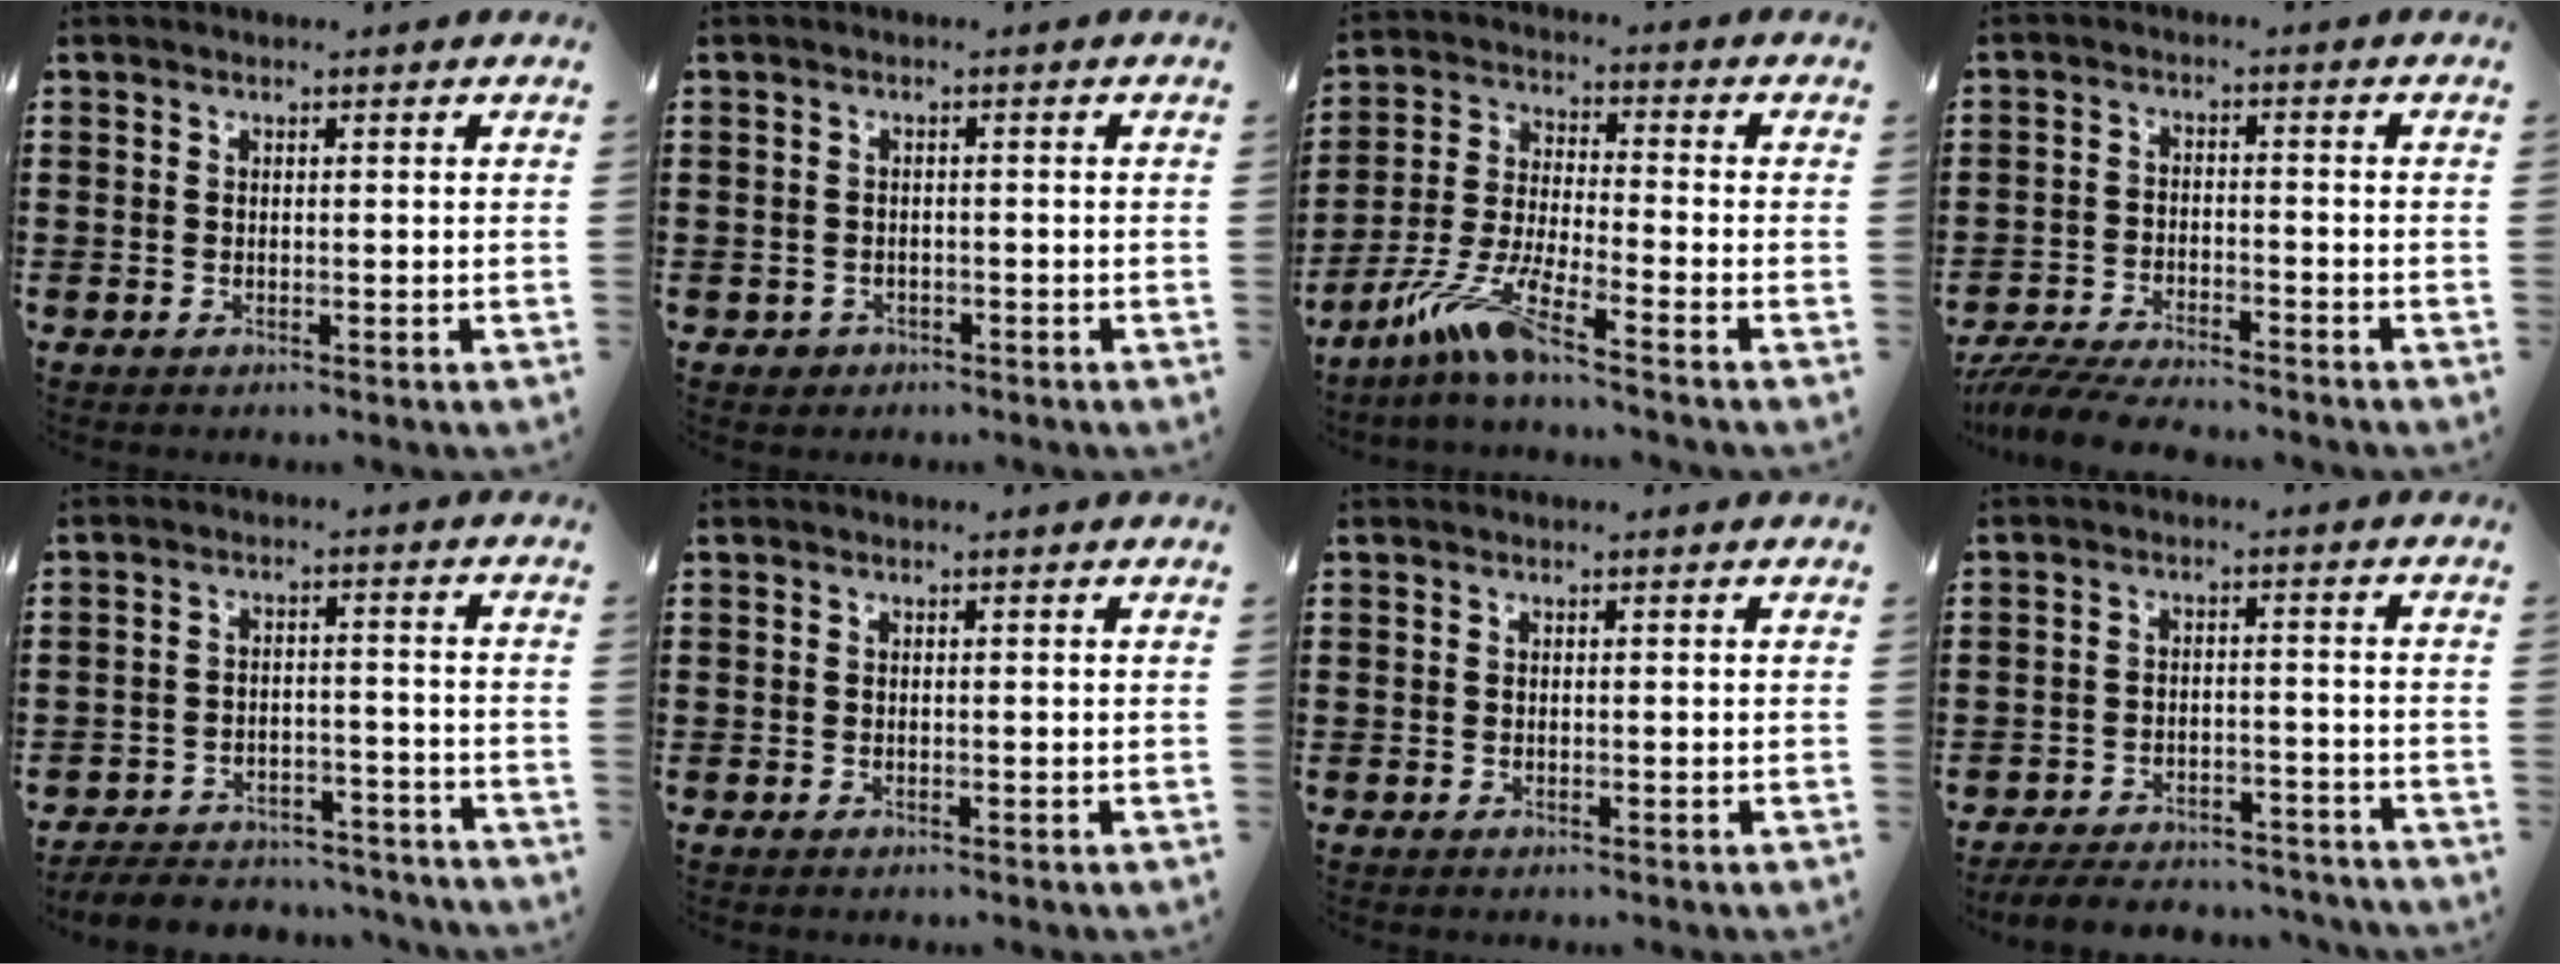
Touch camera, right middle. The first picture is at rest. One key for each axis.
{"total": 0.0}
{"total": 8.7, "fx": -6.3, "fy": 0.3, "fz": 5.9, "tx": -0.142, "ty": -0.021, "tz": -0.130}
{"total": 4.9, "fx": -4.8, "fy": 0.0, "fz": 1.1, "tx": -0.023, "ty": -0.002, "tz": -0.096}
{"total": 4.2, "fx": -4.2, "fy": 0.3, "fz": 0.2, "tx": -0.006, "ty": 0.006, "tz": -0.088}
{"total": 0.0}
{"total": 0.0}
{"total": 4.0, "fx": -3.9, "fy": 0.0, "fz": 0.6, "tx": -0.012, "ty": 0.003, "tz": -0.082}